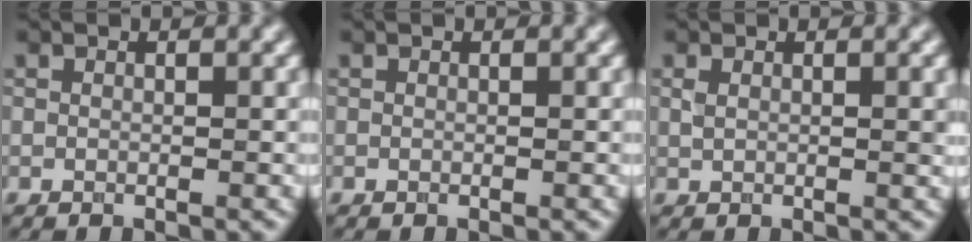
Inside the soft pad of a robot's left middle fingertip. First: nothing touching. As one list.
[{"total": 0.0}, {"total": 1.8, "force": [0.6, 0.7, 1.5], "torque": [-0.029, -0.002, 0.012]}]